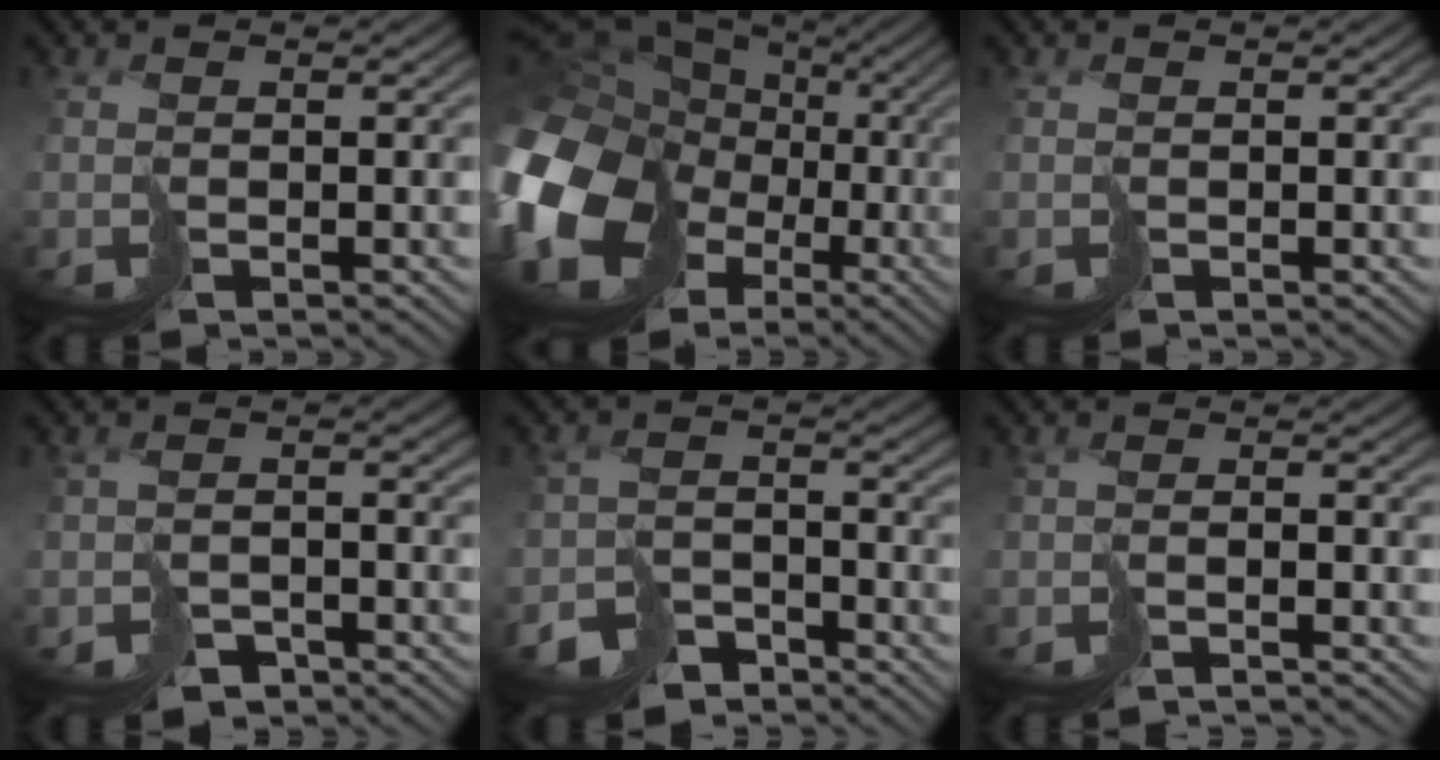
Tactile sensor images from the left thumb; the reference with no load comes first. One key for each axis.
{"total": 21.0, "fx": -3.1, "fy": 17.2, "fz": 11.6, "tx": -0.319, "ty": -0.032, "tz": -0.052}
{"total": 0.0}
{"total": 4.5, "fx": -3.9, "fy": 2.2, "fz": 0.7, "tx": 0.001, "ty": -0.012, "tz": -0.061}
{"total": 5.4, "fx": -4.9, "fy": 2.0, "fz": 0.7, "tx": -0.004, "ty": -0.010, "tz": -0.088}
{"total": 2.3, "fx": -2.3, "fy": -0.3, "fz": 0.3, "tx": 0.002, "ty": 0.002, "tz": -0.040}